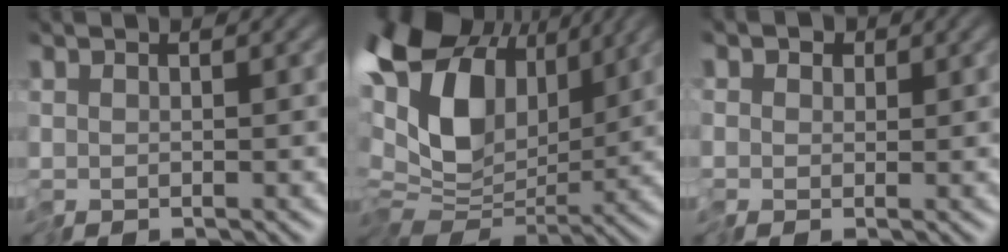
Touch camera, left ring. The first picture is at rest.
{"total": 13.4, "force": [3.3, 8.2, 10.1], "torque": [-0.187, 0.016, 0.056]}
{"total": 1.5, "force": [0.1, 1.4, 0.5], "torque": [-0.006, 0.003, -0.005]}